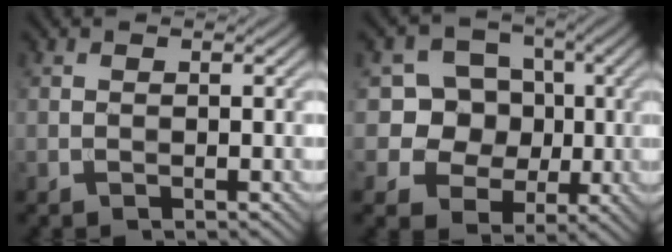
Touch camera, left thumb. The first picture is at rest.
{"total": 8.5, "force": [0.5, 7.9, 3.3], "torque": [-0.075, 0.010, -0.012]}